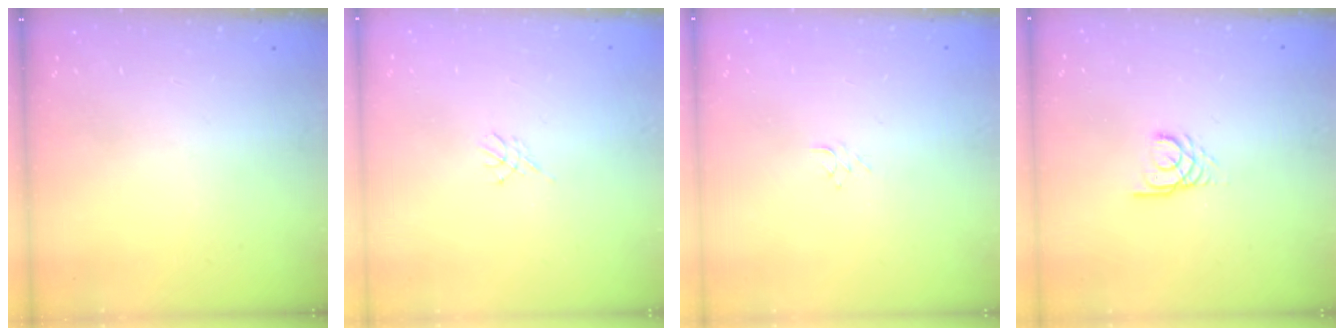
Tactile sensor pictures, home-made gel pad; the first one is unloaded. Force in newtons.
{"total": 3.0, "press": 2.9, "slide": 0.6}
{"total": 3.7, "press": 3.7, "slide": 0.1}
{"total": 3.0, "press": 3.0, "slide": 0.4}